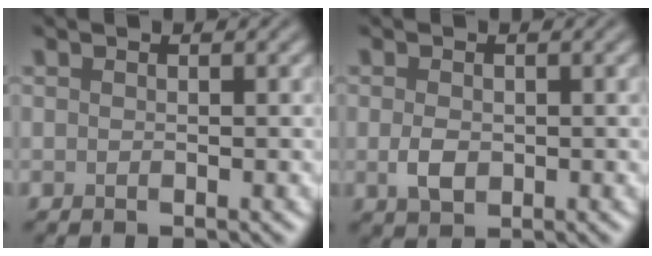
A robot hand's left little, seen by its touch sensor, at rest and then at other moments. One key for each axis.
{"total": 2.0, "fx": -0.2, "fy": 1.4, "fz": 1.5, "tx": -0.032, "ty": -0.003, "tz": -0.002}